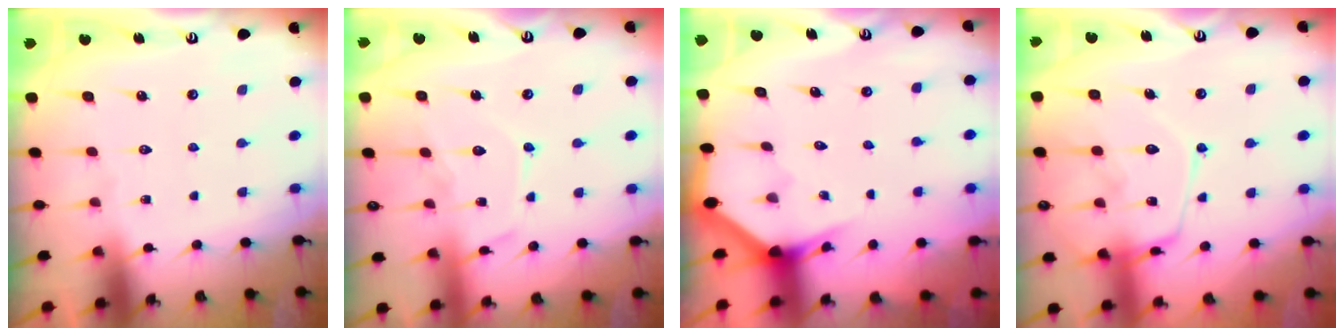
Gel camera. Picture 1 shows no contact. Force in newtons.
{"total": 11.1, "press": 11.1, "slide": 0.7}
{"total": 2.6, "press": 2.6, "slide": 0.0}
{"total": 14.9, "press": 14.8, "slide": 1.3}